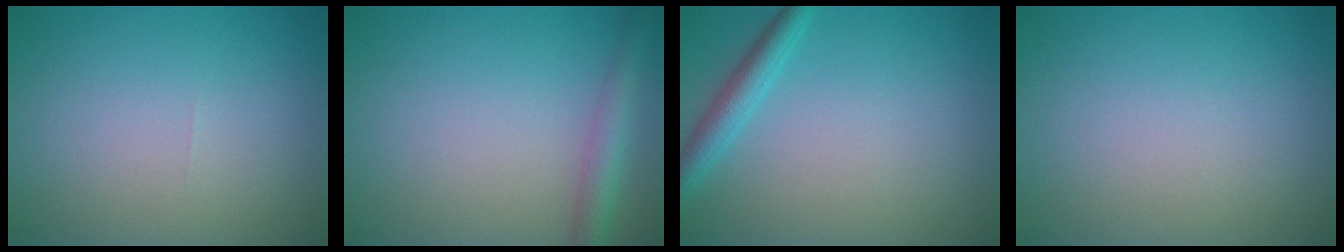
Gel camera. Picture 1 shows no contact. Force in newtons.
{"total": 2.9, "press": 2.9, "slide": 0.1}
{"total": 2.6, "press": 2.6, "slide": 0.2}
{"total": 0.0}